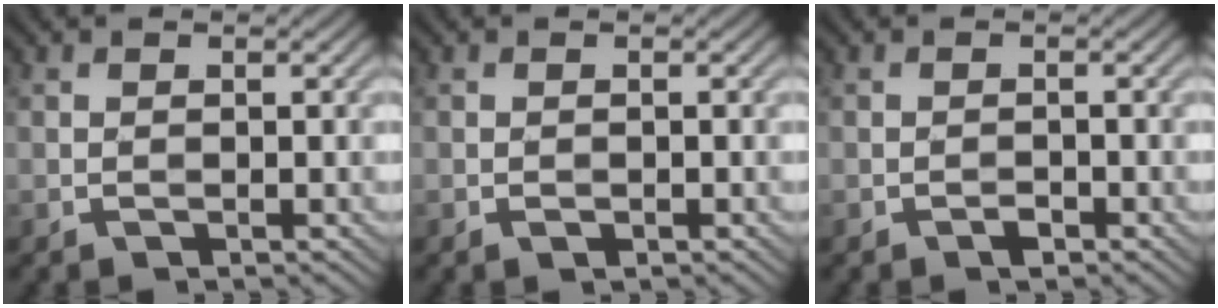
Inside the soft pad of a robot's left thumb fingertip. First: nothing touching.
{"total": 0.6, "force": [-0.4, 0.3, 0.2], "torque": [-0.002, -0.001, -0.004]}
{"total": 0.9, "force": [-0.8, 0.4, 0.3], "torque": [-0.002, 0.001, -0.015]}